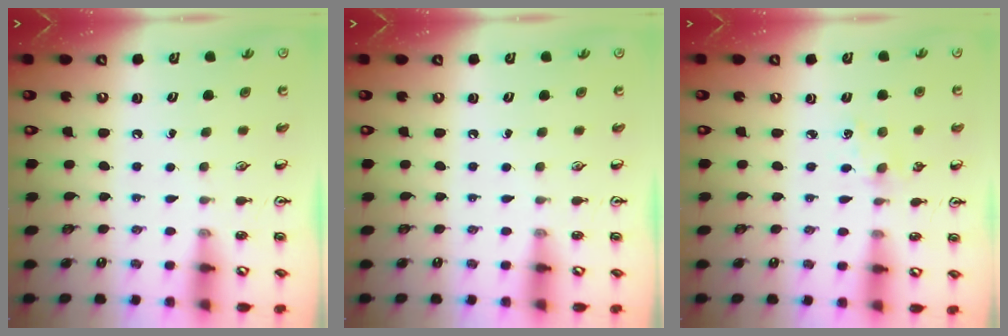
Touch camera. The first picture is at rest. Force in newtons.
{"total": 0.0}
{"total": 2.6, "press": 2.5, "slide": 0.4}